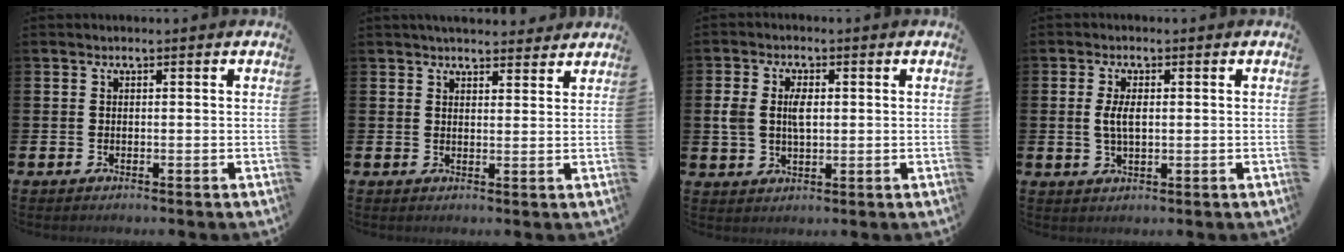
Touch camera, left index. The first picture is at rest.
{"total": 3.6, "force": [3.5, 0.7, 0.4], "torque": [-0.007, -0.015, 0.064]}
{"total": 4.2, "force": [0.9, 2.5, 3.3], "torque": [-0.060, 0.009, 0.011]}
{"total": 3.3, "force": [0.4, 1.5, 2.9], "torque": [-0.057, 0.008, 0.004]}